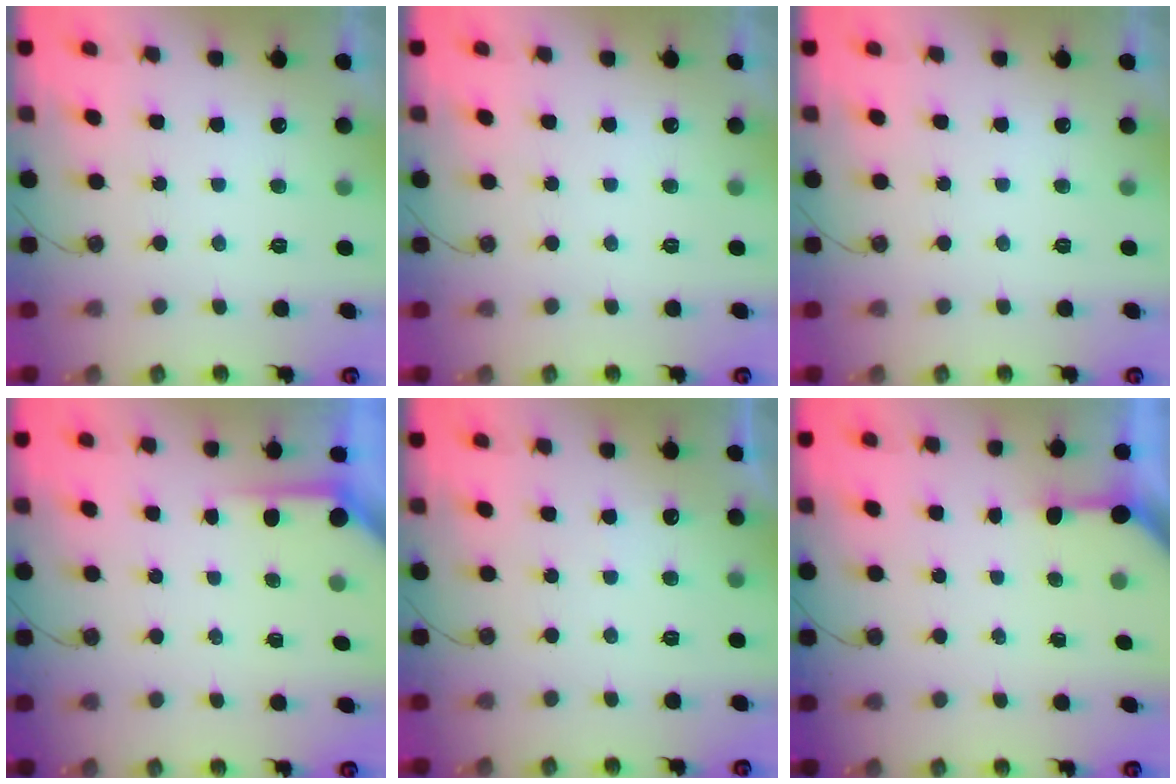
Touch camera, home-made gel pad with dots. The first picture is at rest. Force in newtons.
{"total": 0.0}
{"total": 0.0}
{"total": 3.2, "press": 3.2, "slide": 0.4}
{"total": 2.0, "press": 2.0, "slide": 0.4}
{"total": 3.3, "press": 3.3, "slide": 0.3}